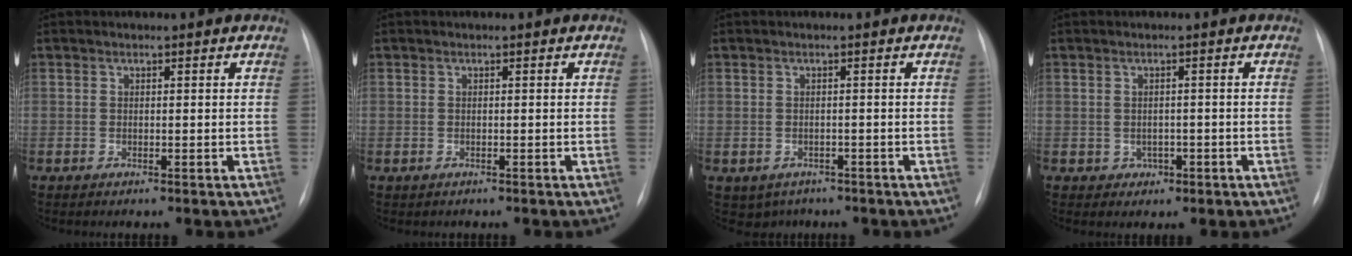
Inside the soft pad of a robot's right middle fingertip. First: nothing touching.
{"total": 0.5, "force": [-0.3, 0.4, 0.0], "torque": [-0.003, 0.004, -0.004]}
{"total": 3.7, "force": [-2.3, 2.8, 0.7], "torque": [-0.008, 0.003, -0.027]}
{"total": 2.0, "force": [-0.7, 1.8, 0.6], "torque": [-0.009, 0.007, -0.001]}